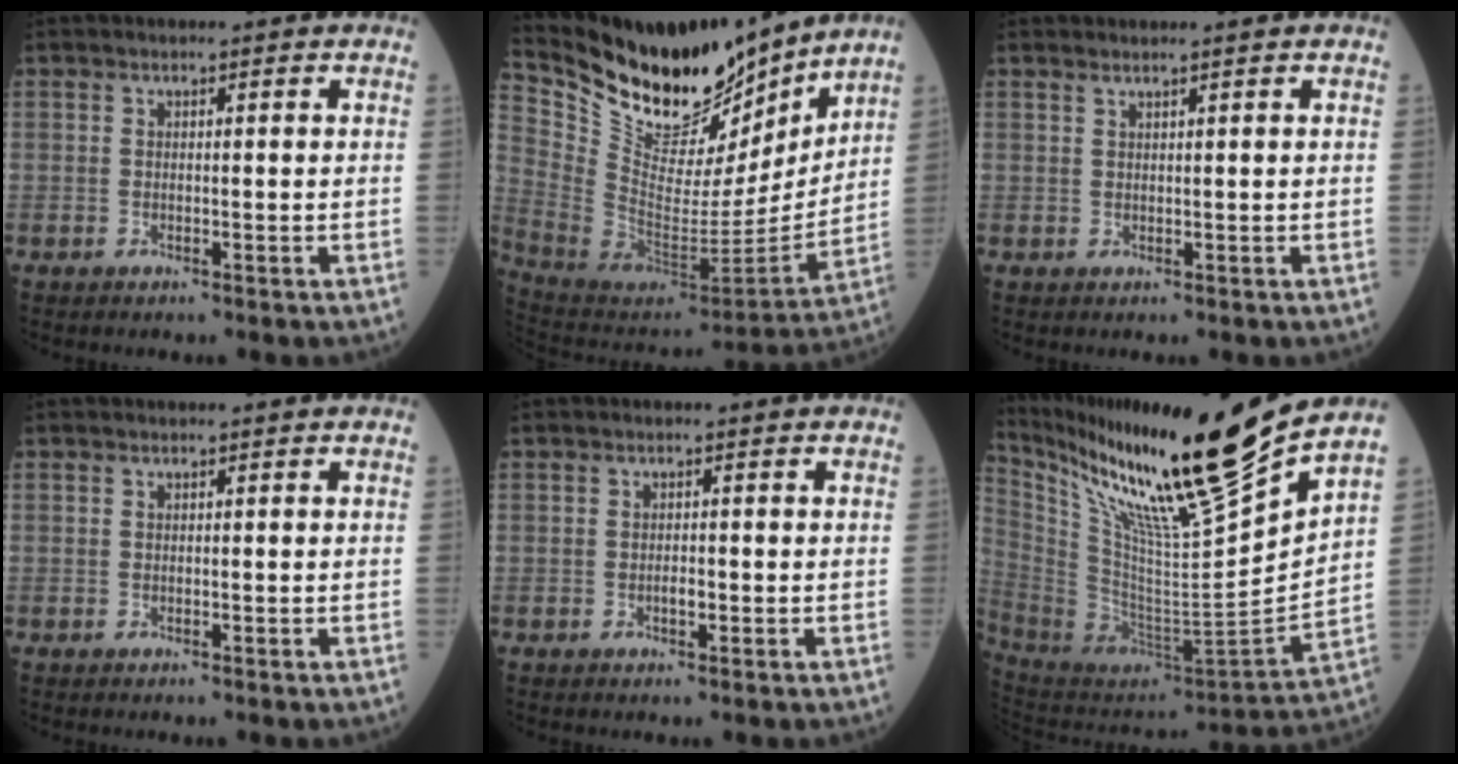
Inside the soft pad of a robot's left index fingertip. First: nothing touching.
{"total": 21.1, "force": [18.0, 6.1, 9.1], "torque": [-0.168, -0.031, 0.320]}
{"total": 1.0, "force": [0.8, -0.3, 0.5], "torque": [-0.016, -0.002, 0.021]}
{"total": 0.0}
{"total": 1.1, "force": [-0.3, 0.4, 0.9], "torque": [-0.017, -0.001, -0.007]}
{"total": 26.2, "force": [19.7, -1.5, 17.3], "torque": [-0.290, -0.056, 0.346]}